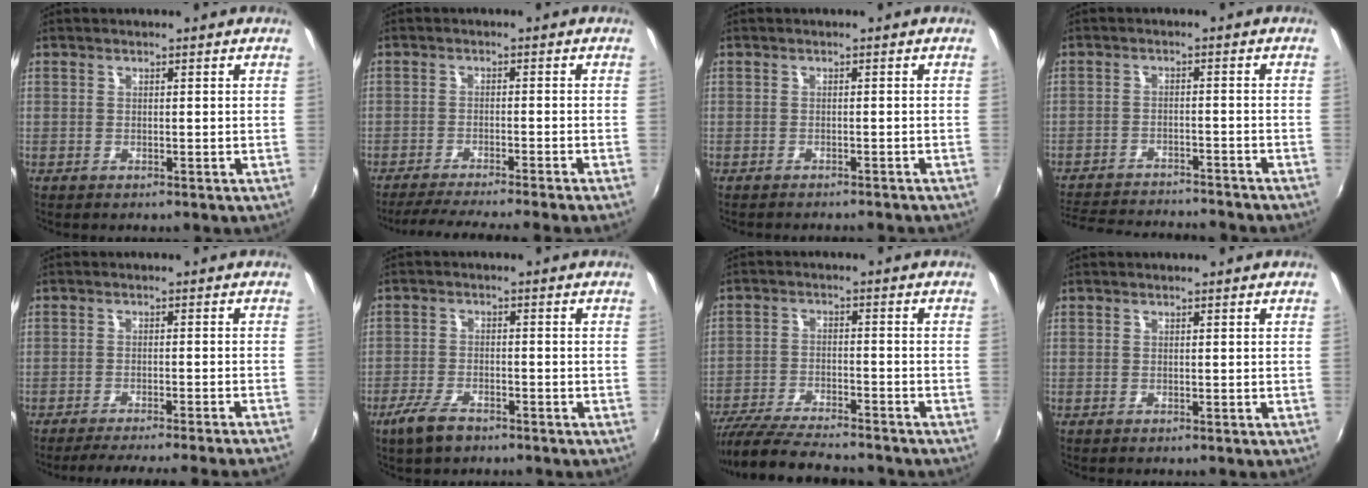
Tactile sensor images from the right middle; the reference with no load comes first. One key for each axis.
{"total": 9.3, "fx": -8.2, "fy": -1.8, "fz": 4.0, "tx": -0.090, "ty": -0.011, "tz": -0.127}
{"total": 4.6, "fx": -4.2, "fy": 0.6, "fz": 1.8, "tx": -0.042, "ty": -0.011, "tz": -0.059}
{"total": 16.8, "fx": -15.2, "fy": 2.8, "fz": 6.7, "tx": -0.140, "ty": -0.013, "tz": -0.216}
{"total": 11.8, "fx": -10.6, "fy": -1.9, "fz": 4.8, "tx": -0.089, "ty": -0.016, "tz": -0.147}
{"total": 5.9, "fx": -4.2, "fy": 2.2, "fz": 3.6, "tx": -0.094, "ty": -0.009, "tz": -0.080}
{"total": 16.3, "fx": -14.3, "fy": 2.7, "fz": 7.4, "tx": -0.156, "ty": -0.026, "tz": -0.233}
{"total": 0.0}